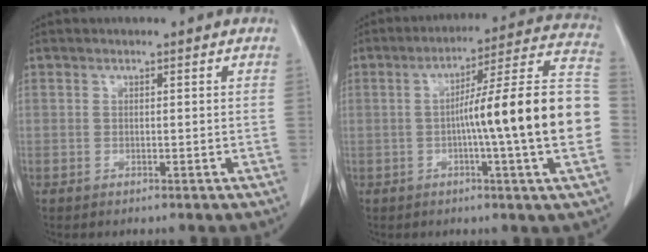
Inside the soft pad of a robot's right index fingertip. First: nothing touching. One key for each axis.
{"total": 19.2, "fx": -2.1, "fy": -0.5, "fz": 19.1, "tx": -0.239, "ty": 0.028, "tz": -0.039}